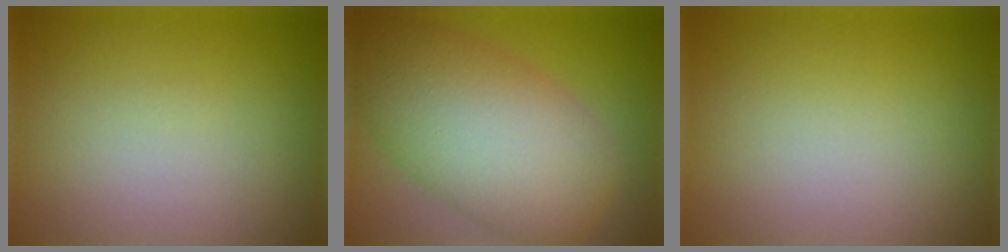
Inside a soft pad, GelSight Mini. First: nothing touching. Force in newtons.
{"total": 10.7, "press": 10.7, "slide": 0.3}
{"total": 0.0}